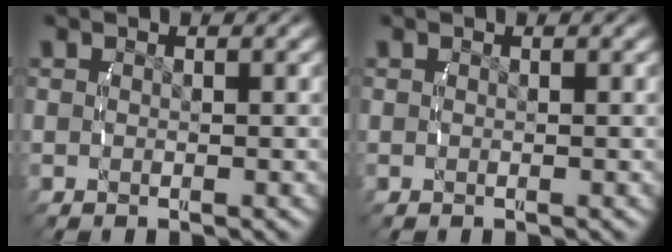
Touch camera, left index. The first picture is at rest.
{"total": 0.0}